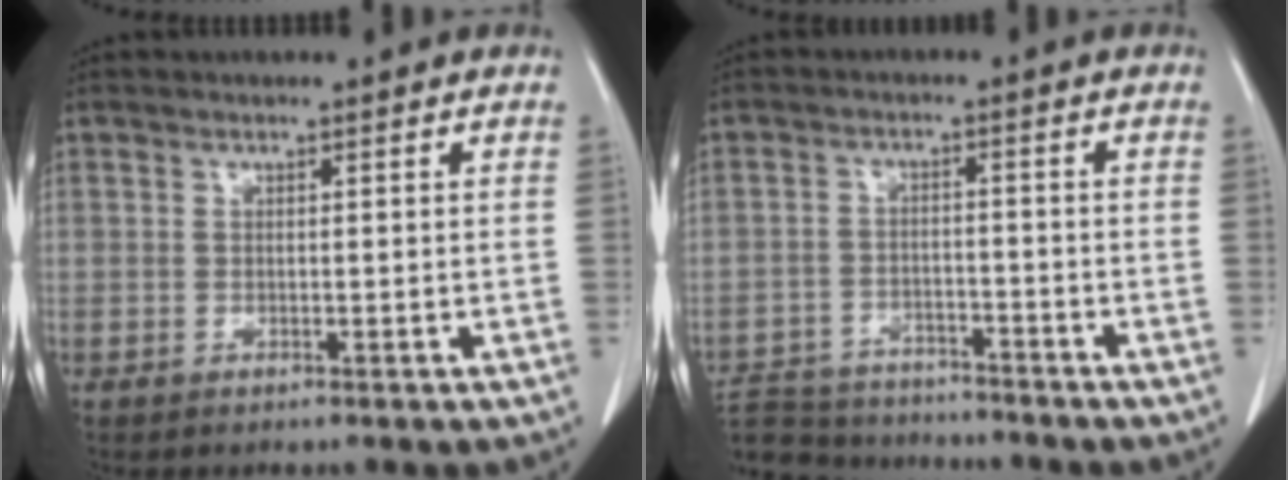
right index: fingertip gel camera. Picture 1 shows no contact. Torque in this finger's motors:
{"motor_torque": [-1.62, -0.38, -1.05, -0.21]}